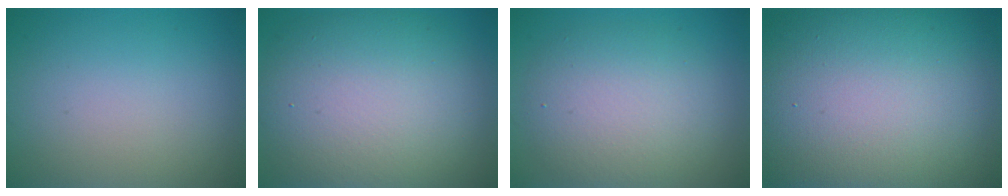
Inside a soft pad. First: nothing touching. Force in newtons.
{"total": 11.8, "press": 11.7, "slide": 1.0}
{"total": 5.9, "press": 5.8, "slide": 0.6}
{"total": 20.5, "press": 20.5, "slide": 1.4}